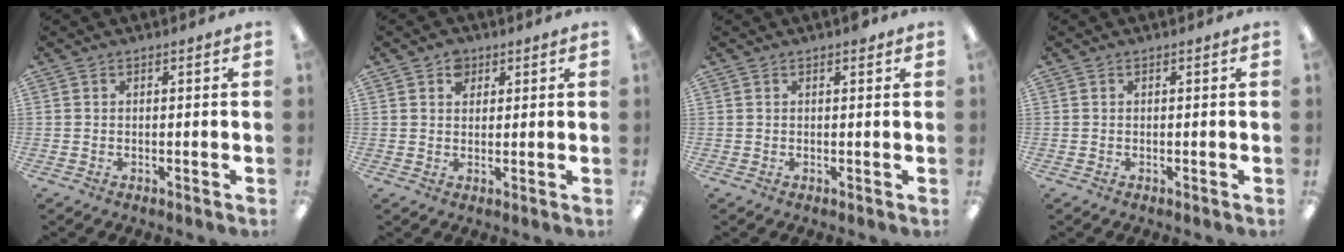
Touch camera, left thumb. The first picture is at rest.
{"total": 3.7, "force": [2.3, 2.6, 1.1], "torque": [-0.013, -0.001, 0.038]}
{"total": 0.9, "force": [0.7, 0.3, 0.5], "torque": [-0.004, -0.002, 0.010]}
{"total": 0.0}